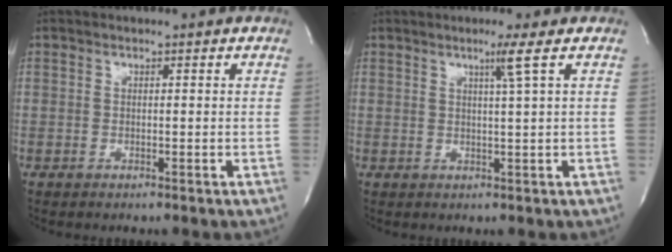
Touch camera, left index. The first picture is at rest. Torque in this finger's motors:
{"motor_torque": [0.16, -0.11, 0.15, 0.05]}